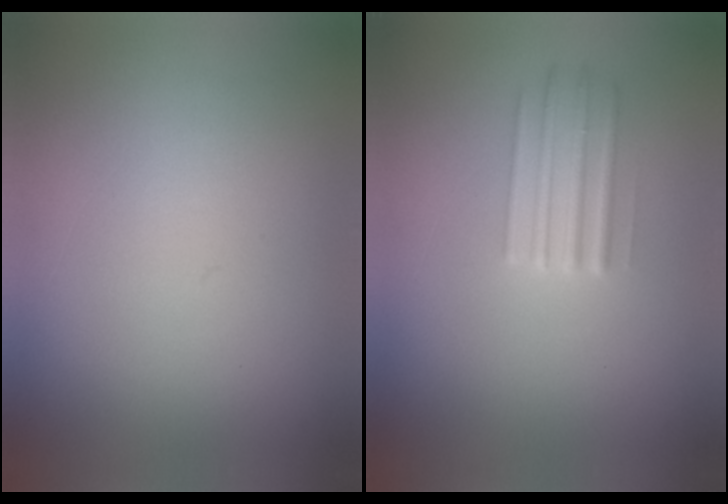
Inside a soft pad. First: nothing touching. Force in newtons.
{"total": 2.7}